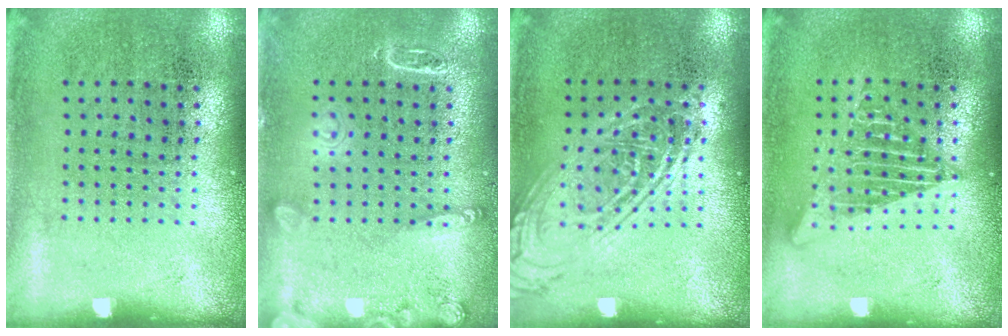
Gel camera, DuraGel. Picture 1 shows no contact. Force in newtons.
{"total": 2.3, "press": 2.2, "slide": 0.3}
{"total": 2.4, "press": 2.4, "slide": 0.3}
{"total": 2.8, "press": 2.8, "slide": 0.3}